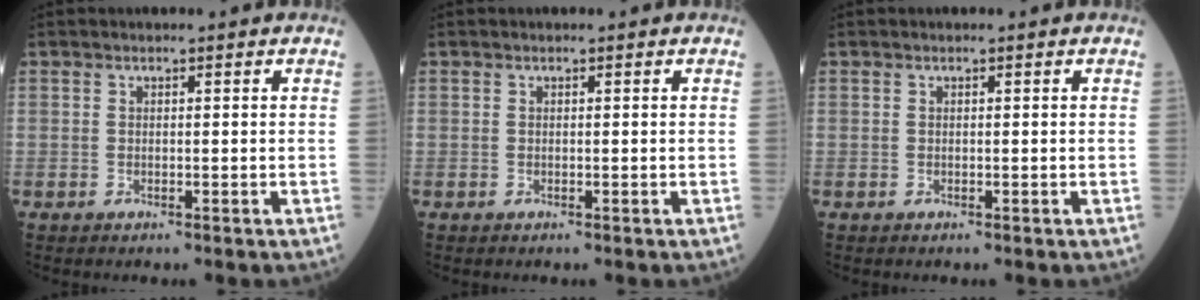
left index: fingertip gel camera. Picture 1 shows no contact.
{"total": 0.0}
{"total": 0.0}